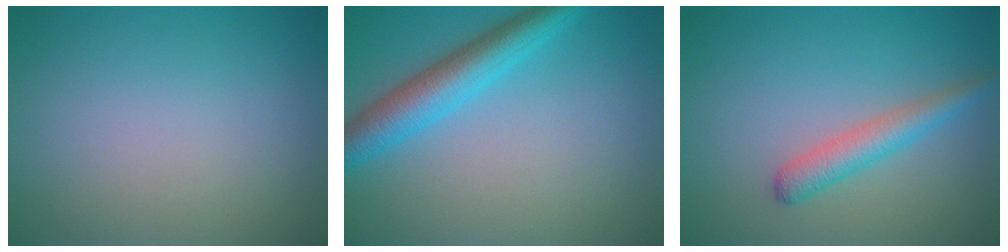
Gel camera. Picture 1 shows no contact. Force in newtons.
{"total": 4.9, "press": 4.9, "slide": 0.2}
{"total": 2.7, "press": 2.7, "slide": 0.0}